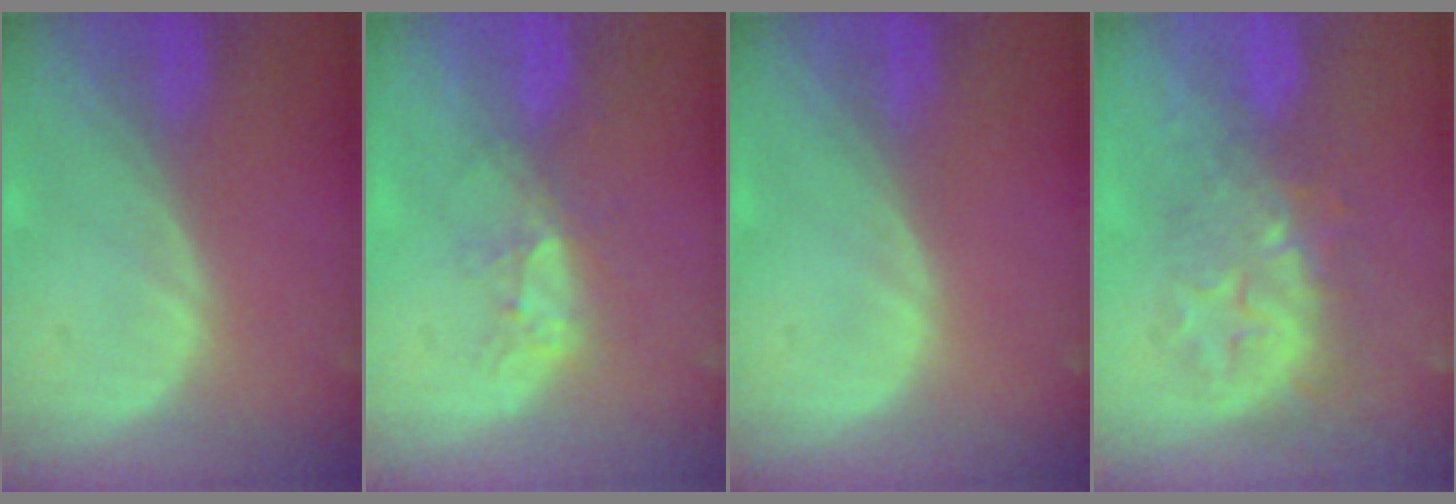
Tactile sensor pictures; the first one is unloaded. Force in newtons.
{"total": 4.0, "press": 3.5, "slide": 1.9}
{"total": 0.0}
{"total": 9.2, "press": 8.0, "slide": 4.5}